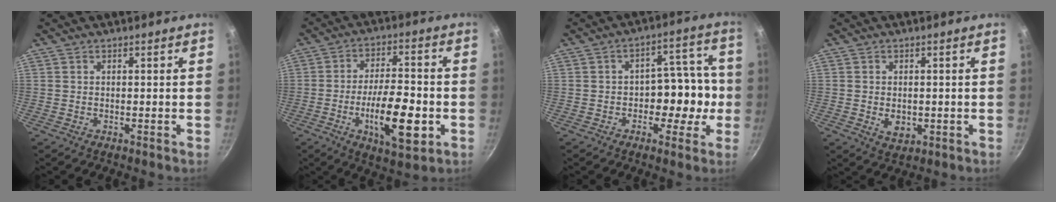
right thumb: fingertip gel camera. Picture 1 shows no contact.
{"total": 14.8, "force": [-4.2, 5.6, 13.0], "torque": [-0.202, 0.017, -0.065]}
{"total": 10.0, "force": [-2.2, 6.8, 7.0], "torque": [-0.033, 0.049, -0.033]}
{"total": 4.0, "force": [-0.6, 2.9, 2.7], "torque": [-0.034, -0.005, -0.002]}